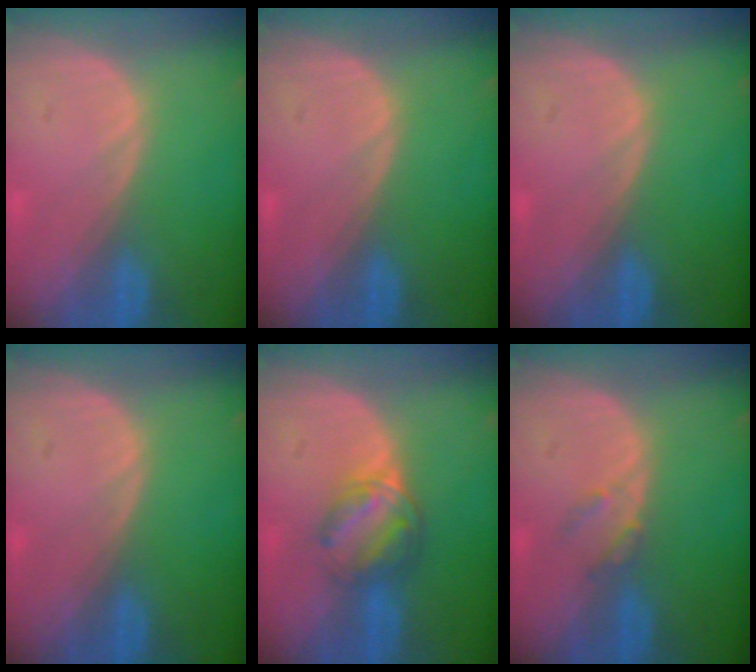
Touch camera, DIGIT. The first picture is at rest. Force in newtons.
{"total": 0.0}
{"total": 0.0}
{"total": 0.0}
{"total": 6.3, "press": 5.4, "slide": 3.2}
{"total": 1.9, "press": 1.9, "slide": 0.1}